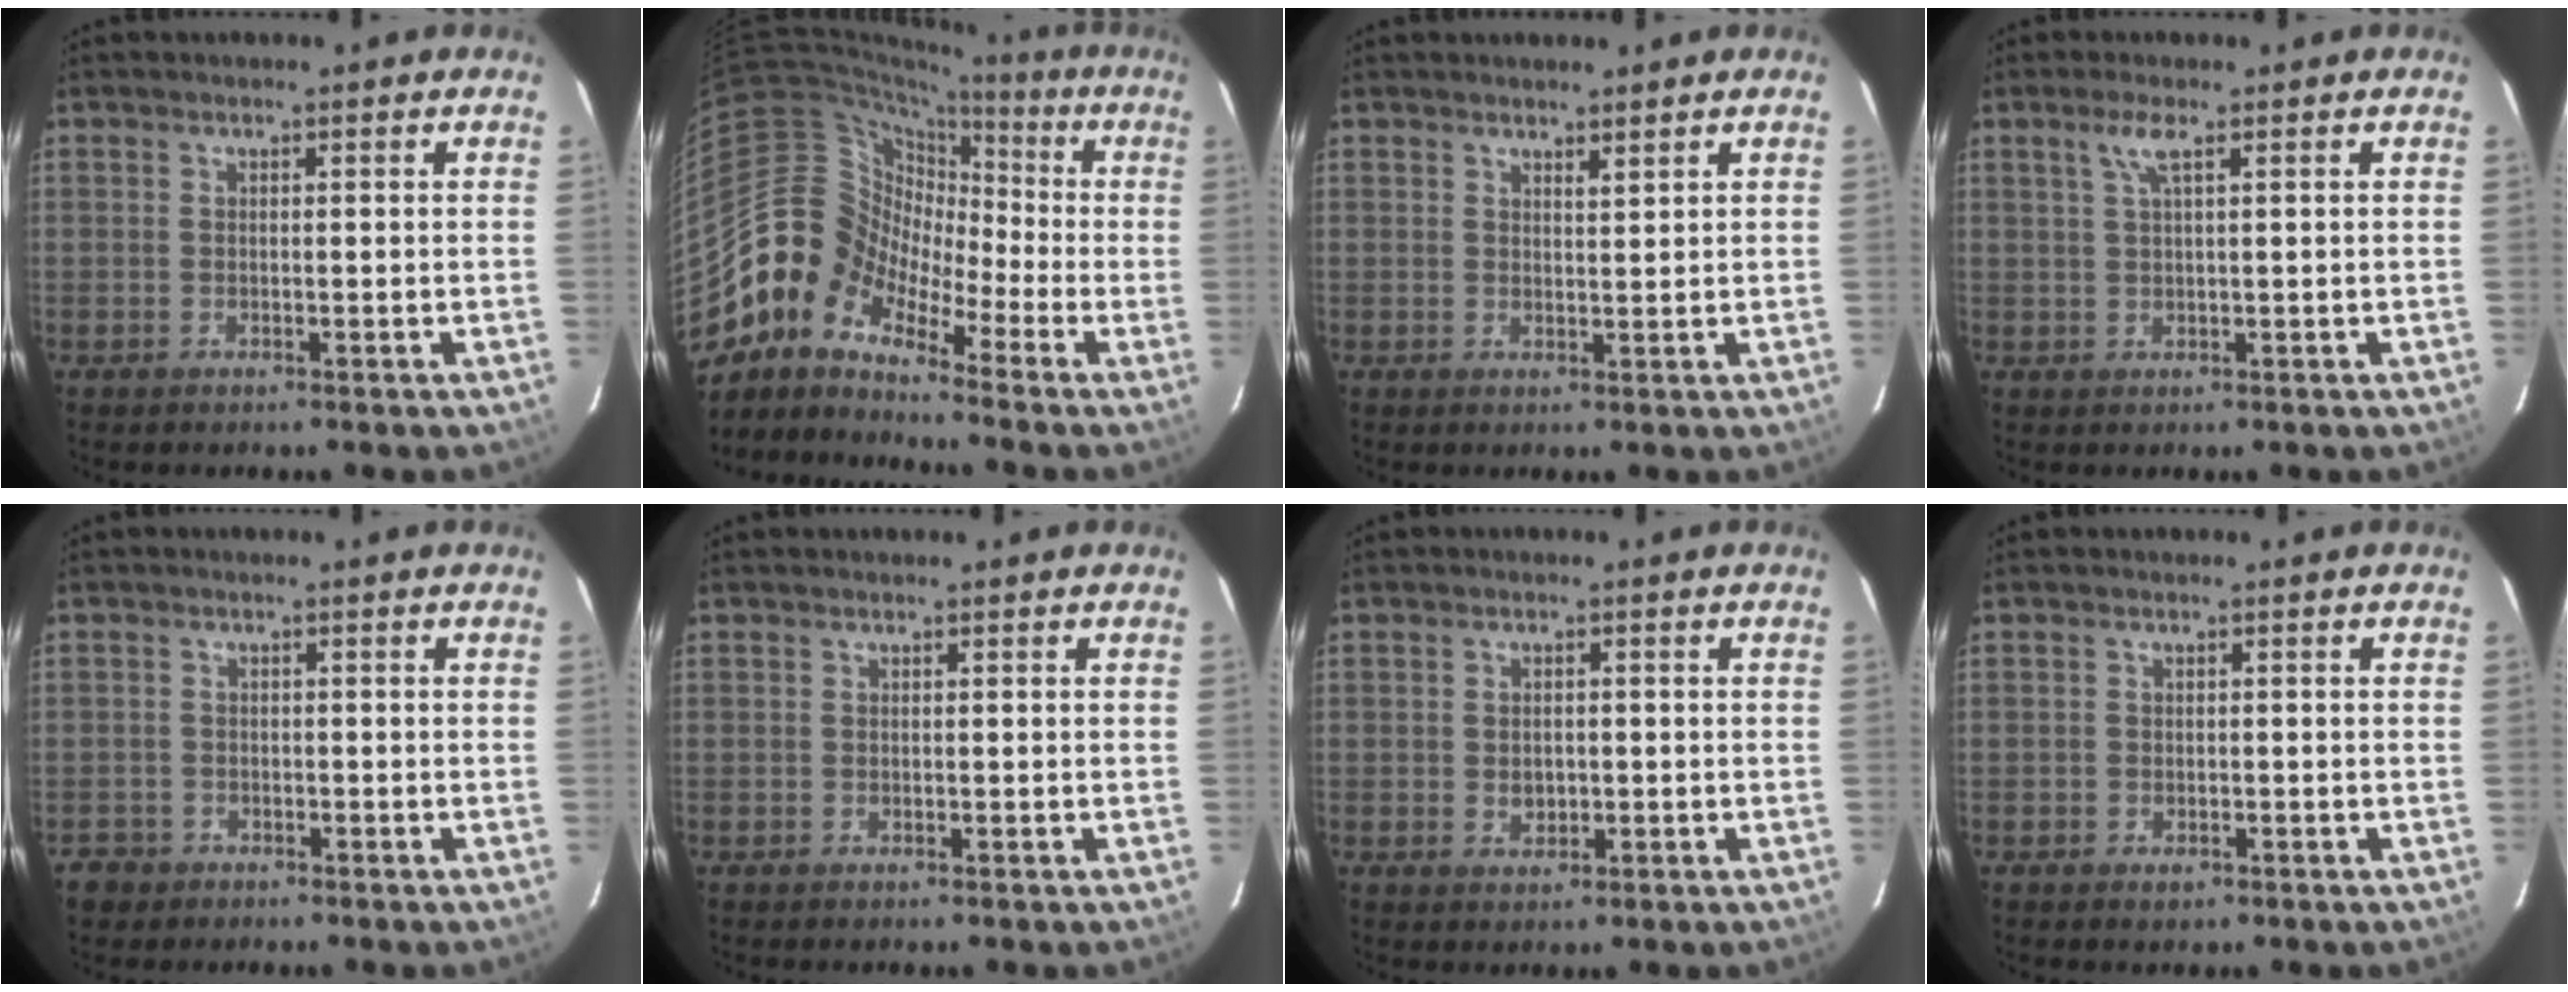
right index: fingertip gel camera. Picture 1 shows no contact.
{"total": 9.8, "force": [-6.8, 6.5, 2.8], "torque": [-0.052, 0.038, -0.167]}
{"total": 1.4, "force": [1.3, 0.0, 0.6], "torque": [-0.010, -0.005, 0.021]}
{"total": 2.5, "force": [1.3, -0.1, 2.2], "torque": [-0.045, 0.002, 0.028]}
{"total": 3.4, "force": [-1.7, 2.9, 0.3], "torque": [-0.018, 0.012, -0.026]}
{"total": 0.0}
{"total": 2.6, "force": [-0.4, 2.1, 1.5], "torque": [-0.023, 0.000, -0.004]}
{"total": 1.7, "force": [-0.9, 1.4, 0.6], "torque": [-0.011, -0.001, -0.011]}